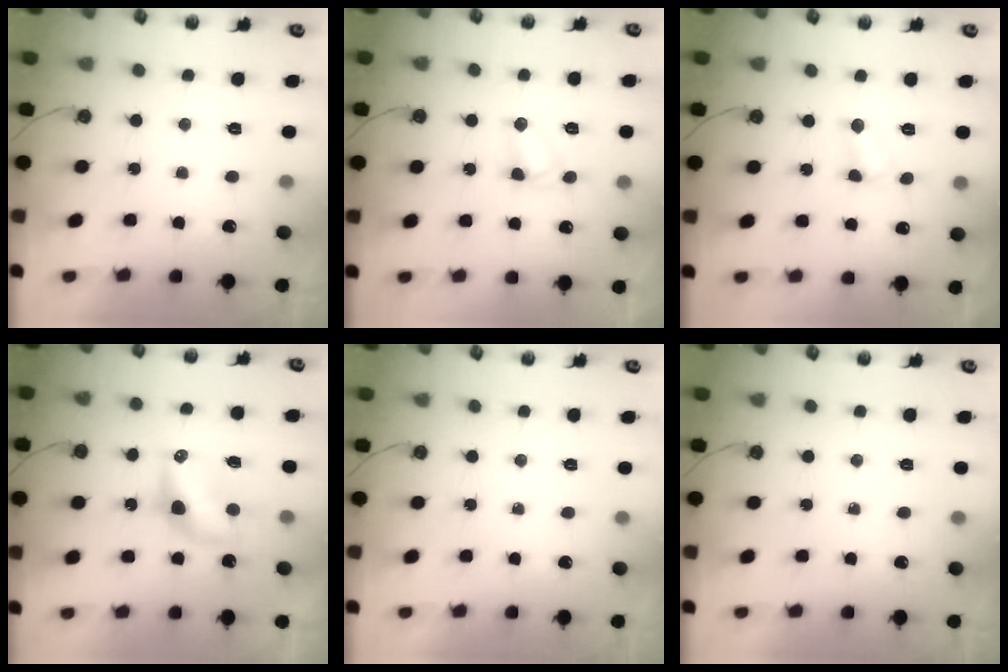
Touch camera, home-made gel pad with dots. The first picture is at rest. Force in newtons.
{"total": 3.8, "press": 3.8, "slide": 0.3}
{"total": 4.6, "press": 4.5, "slide": 0.7}
{"total": 7.4, "press": 7.4, "slide": 0.3}
{"total": 0.0}
{"total": 0.0}